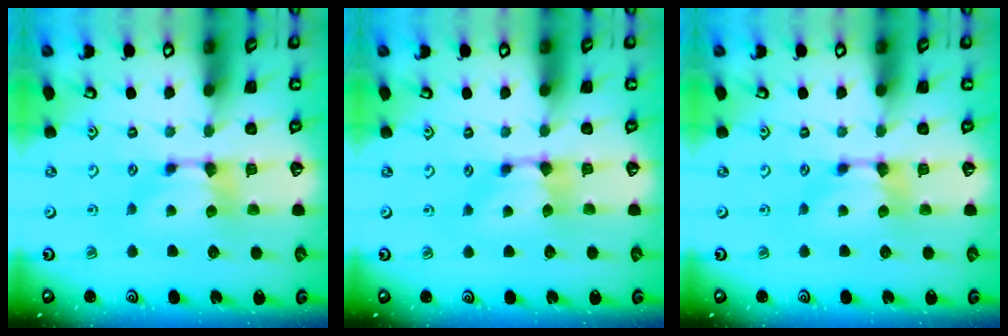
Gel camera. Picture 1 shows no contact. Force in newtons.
{"total": 0.6, "press": 0.2, "slide": 0.5}
{"total": 0.0}